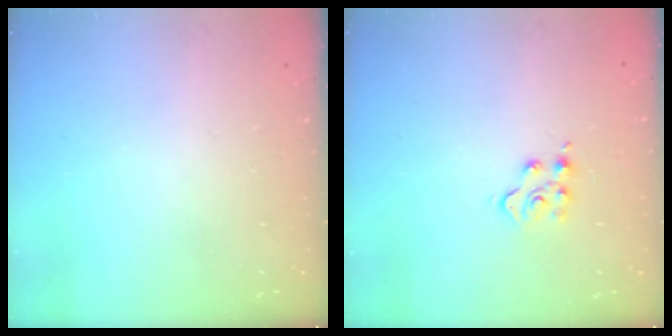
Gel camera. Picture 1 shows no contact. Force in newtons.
{"total": 5.8, "press": 5.8, "slide": 0.1}